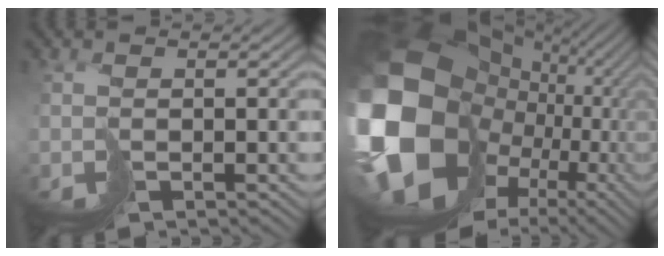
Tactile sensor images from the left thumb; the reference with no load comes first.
{"total": 22.1, "force": [2.5, 18.3, 12.2], "torque": [-0.333, -0.057, 0.092]}